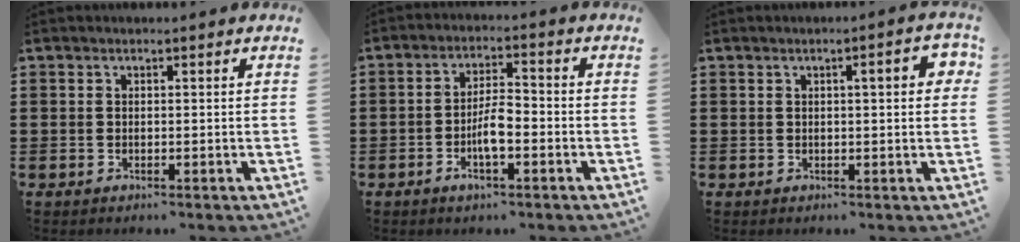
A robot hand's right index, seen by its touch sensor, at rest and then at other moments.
{"total": 5.1, "force": [-1.7, 1.3, 4.6], "torque": [-0.092, 0.003, -0.036]}
{"total": 3.4, "force": [0.6, 0.7, 3.3], "torque": [-0.045, 0.001, 0.004]}